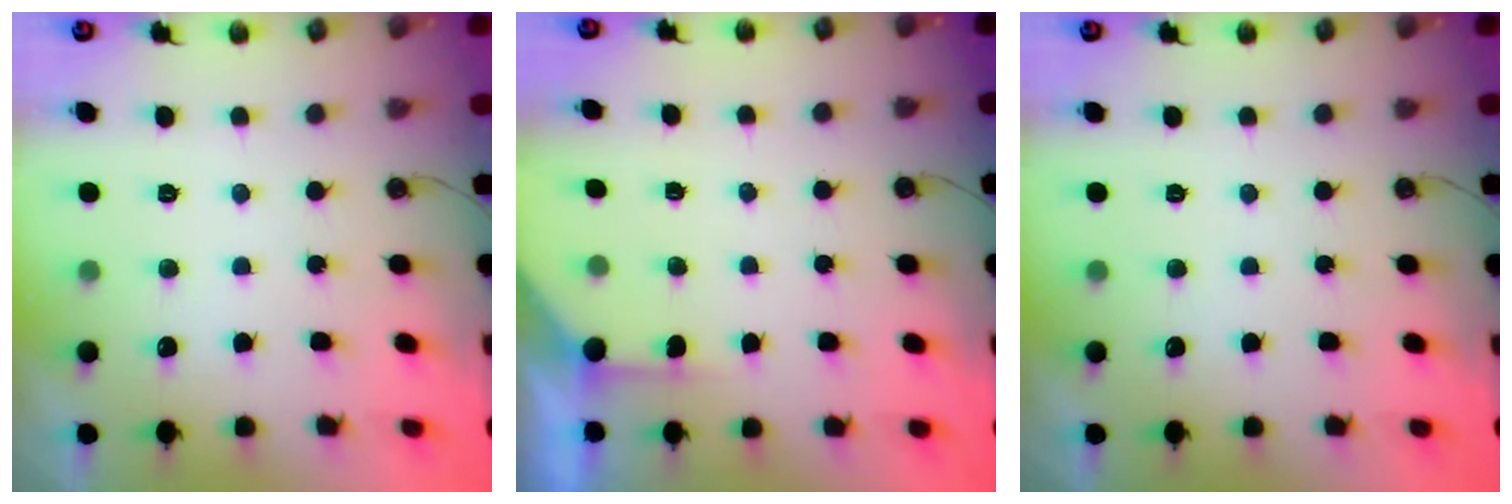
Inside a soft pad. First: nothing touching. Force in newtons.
{"total": 2.7, "press": 2.7, "slide": 0.3}
{"total": 0.0}